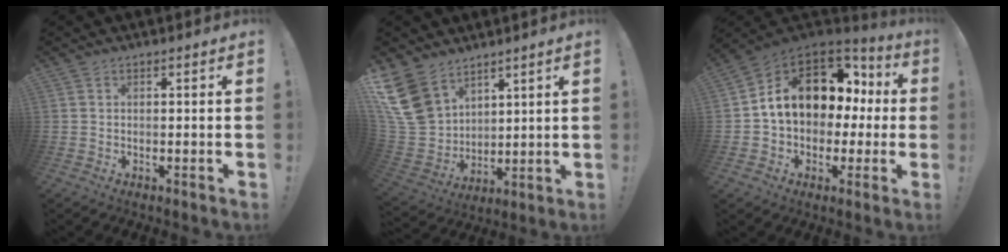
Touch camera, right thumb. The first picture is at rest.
{"total": 14.7, "force": [8.5, 10.1, 6.5], "torque": [-0.132, -0.051, 0.167]}
{"total": 15.9, "force": [4.3, 11.7, 9.8], "torque": [-0.148, -0.008, 0.088]}